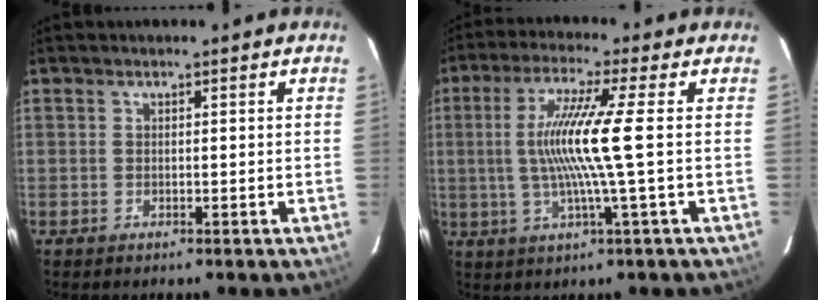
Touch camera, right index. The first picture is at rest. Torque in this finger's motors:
{"motor_torque": [1.41, 0.06, 0.88, 0.21]}